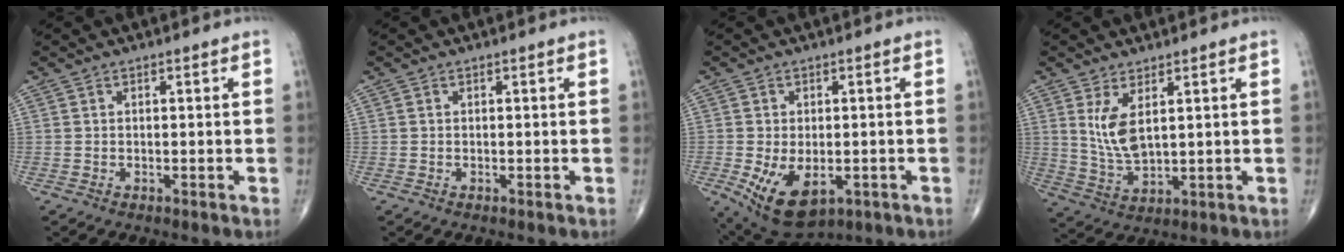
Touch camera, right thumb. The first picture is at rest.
{"total": 0.0}
{"total": 10.7, "force": [-3.3, 6.2, 8.0], "torque": [-0.129, -0.007, -0.037]}
{"total": 4.8, "force": [1.7, 1.7, 4.1], "torque": [-0.085, -0.018, 0.046]}